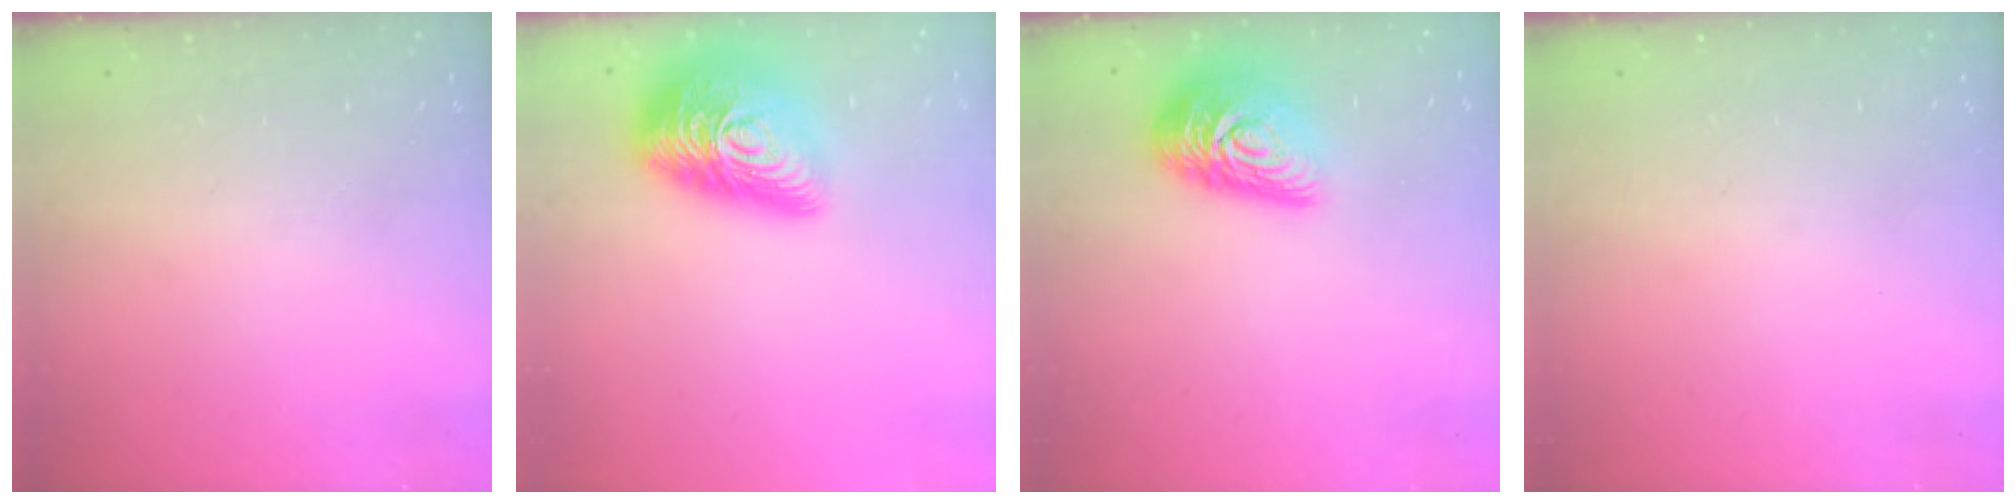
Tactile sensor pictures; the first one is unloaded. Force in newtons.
{"total": 21.3, "press": 21.2, "slide": 1.0}
{"total": 16.1, "press": 16.0, "slide": 0.9}
{"total": 0.0}